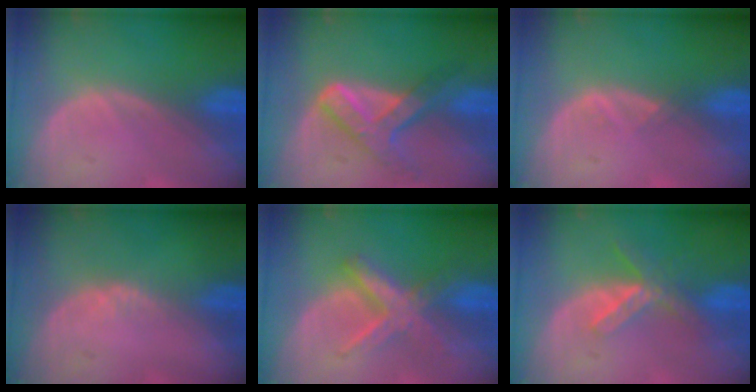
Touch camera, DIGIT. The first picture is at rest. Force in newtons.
{"total": 7.3, "press": 6.2, "slide": 3.8}
{"total": 1.0, "press": 0.9, "slide": 0.5}
{"total": 1.2, "press": 0.9, "slide": 0.8}
{"total": 5.9, "press": 5.9, "slide": 0.2}
{"total": 5.4, "press": 4.9, "slide": 2.4}